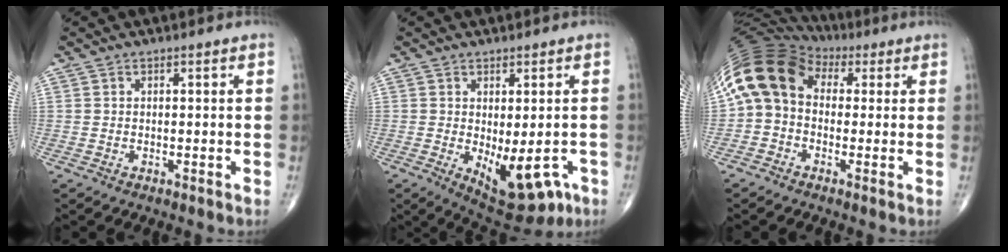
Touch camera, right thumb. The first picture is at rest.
{"total": 11.2, "force": [-3.3, 5.3, 9.3], "torque": [-0.106, -0.005, -0.031]}
{"total": 12.6, "force": [1.7, 9.5, 8.1], "torque": [-0.149, 0.045, 0.020]}